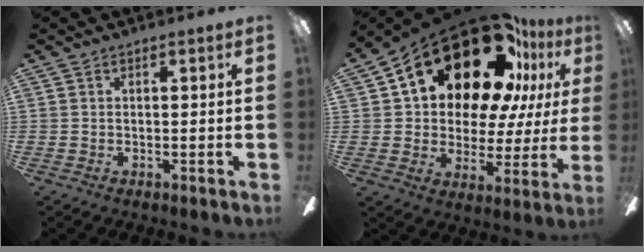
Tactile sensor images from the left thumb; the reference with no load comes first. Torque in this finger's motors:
{"motor_torque": [1.98, 3.03, 1.71, -1.06, 0.54]}